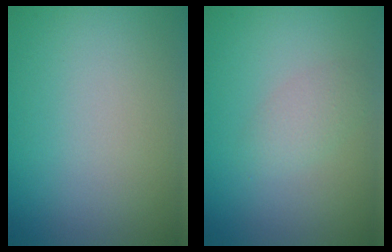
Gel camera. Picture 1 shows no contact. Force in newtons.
{"total": 1.7, "press": 1.7, "slide": 0.1}